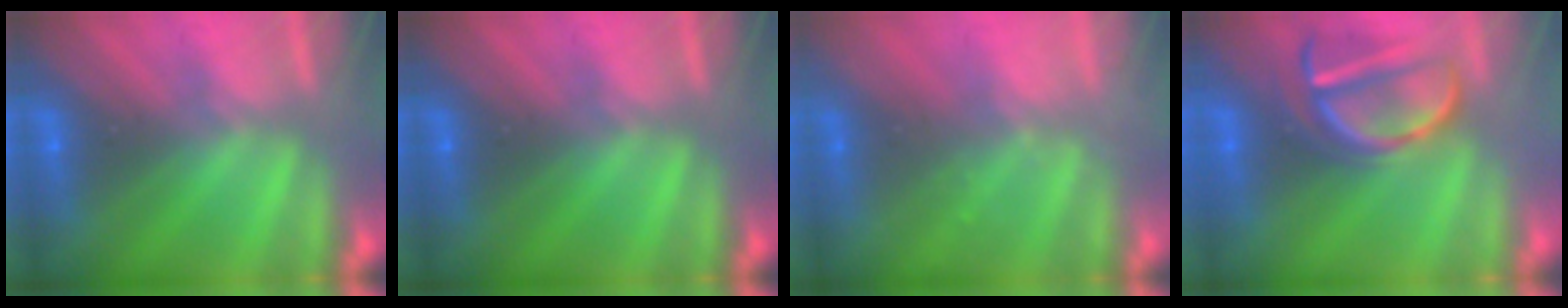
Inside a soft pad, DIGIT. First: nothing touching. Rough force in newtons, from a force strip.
{"total": 0.0}
{"total": 2.1}
{"total": 3.8}